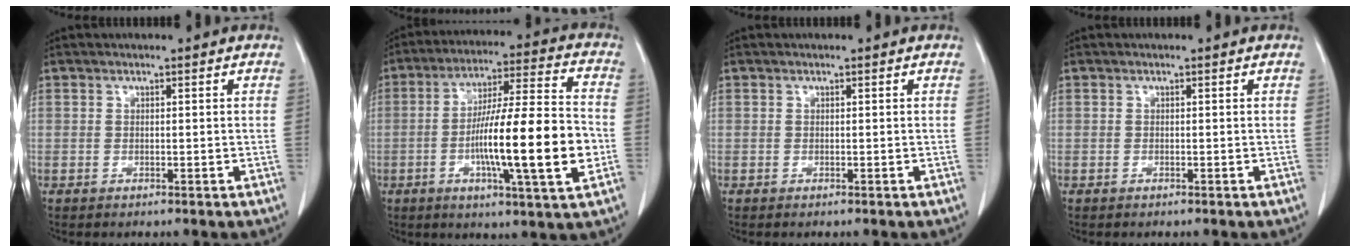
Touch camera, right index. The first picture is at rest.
{"total": 18.0, "force": [-3.7, 0.9, 17.6], "torque": [-0.295, -0.003, -0.063]}
{"total": 0.0}
{"total": 0.0}